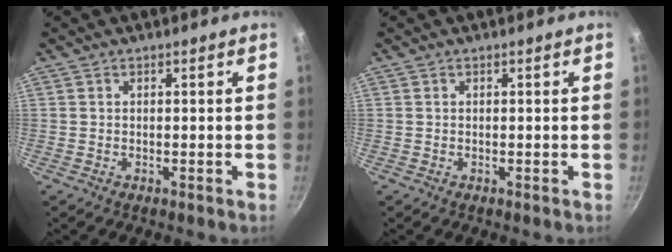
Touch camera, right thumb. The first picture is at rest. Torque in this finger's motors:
{"motor_torque": [-0.06, 0.09, -0.03, 0.03, 0.00]}